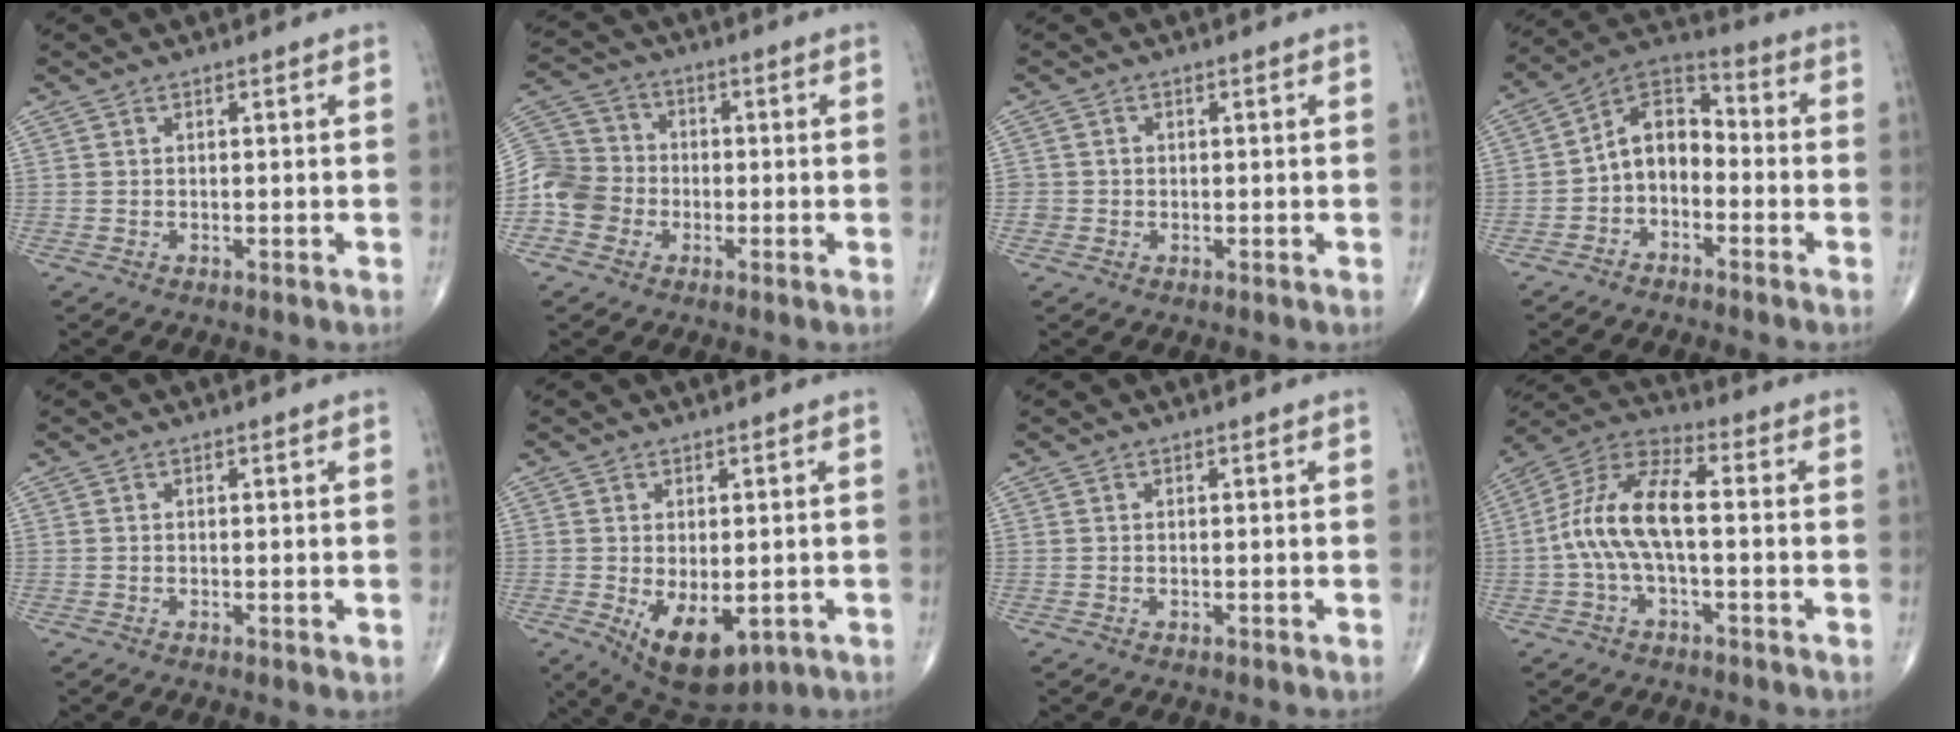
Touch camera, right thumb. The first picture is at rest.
{"total": 9.7, "force": [-3.0, 8.6, 3.4], "torque": [-0.052, 0.033, -0.068]}
{"total": 1.6, "force": [-0.4, 1.5, 0.1], "torque": [0.011, 0.007, -0.011]}
{"total": 9.1, "force": [-2.3, 6.2, 6.1], "torque": [-0.082, 0.050, -0.059]}
{"total": 0.7, "force": [-0.1, 0.1, 0.7], "torque": [-0.012, -0.005, -0.002]}
{"total": 10.0, "force": [-2.8, 5.2, 8.1], "torque": [-0.110, -0.012, -0.023]}
{"total": 0.0}
{"total": 12.1, "force": [-1.0, 5.0, 11.0], "torque": [-0.227, 0.043, -0.026]}